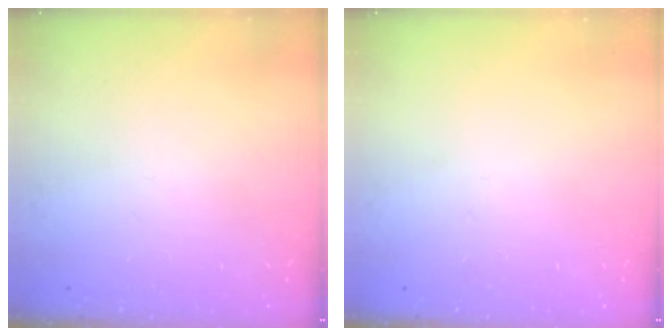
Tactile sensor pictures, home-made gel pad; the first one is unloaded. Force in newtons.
{"total": 0.0}